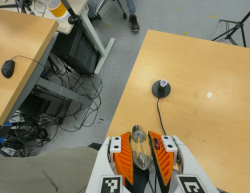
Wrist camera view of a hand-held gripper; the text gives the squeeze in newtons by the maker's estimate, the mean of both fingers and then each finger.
{"total": 21.7, "left": 23.5, "right": 19.9}